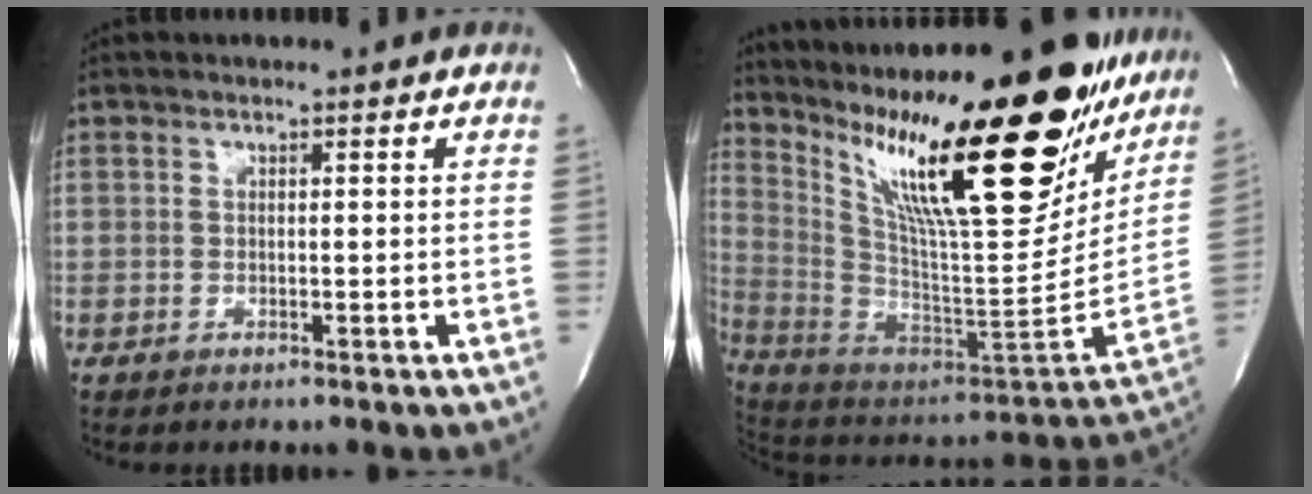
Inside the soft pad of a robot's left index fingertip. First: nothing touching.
{"total": 31.4, "force": [20.4, 6.8, 22.9], "torque": [-0.389, -0.018, 0.323]}